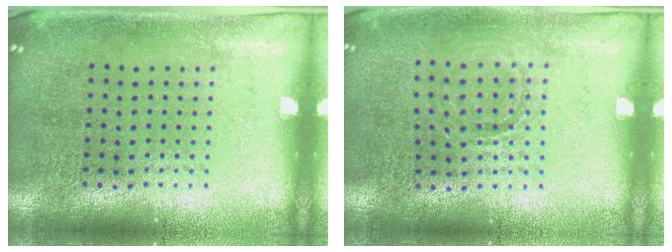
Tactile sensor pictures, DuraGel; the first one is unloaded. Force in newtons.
{"total": 0.8, "press": 0.8, "slide": 0.2}